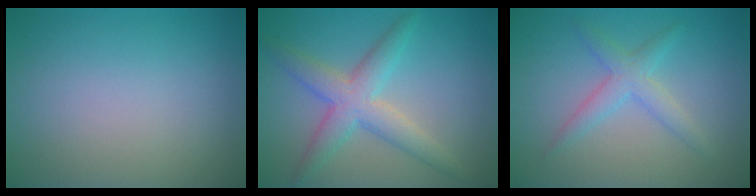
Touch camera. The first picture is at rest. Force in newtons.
{"total": 4.5, "press": 4.5, "slide": 0.2}
{"total": 2.6, "press": 2.6, "slide": 0.0}